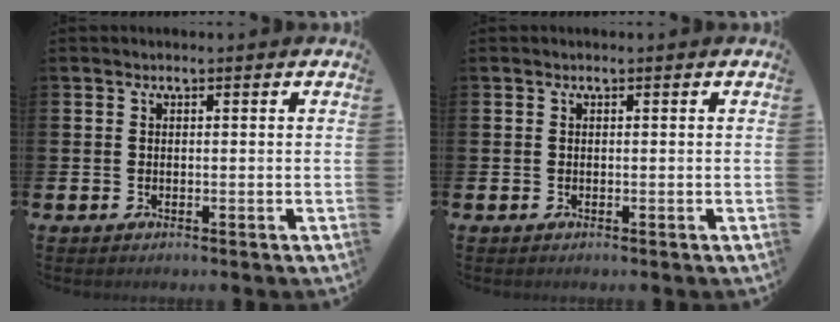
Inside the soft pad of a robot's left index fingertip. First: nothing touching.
{"total": 0.0}